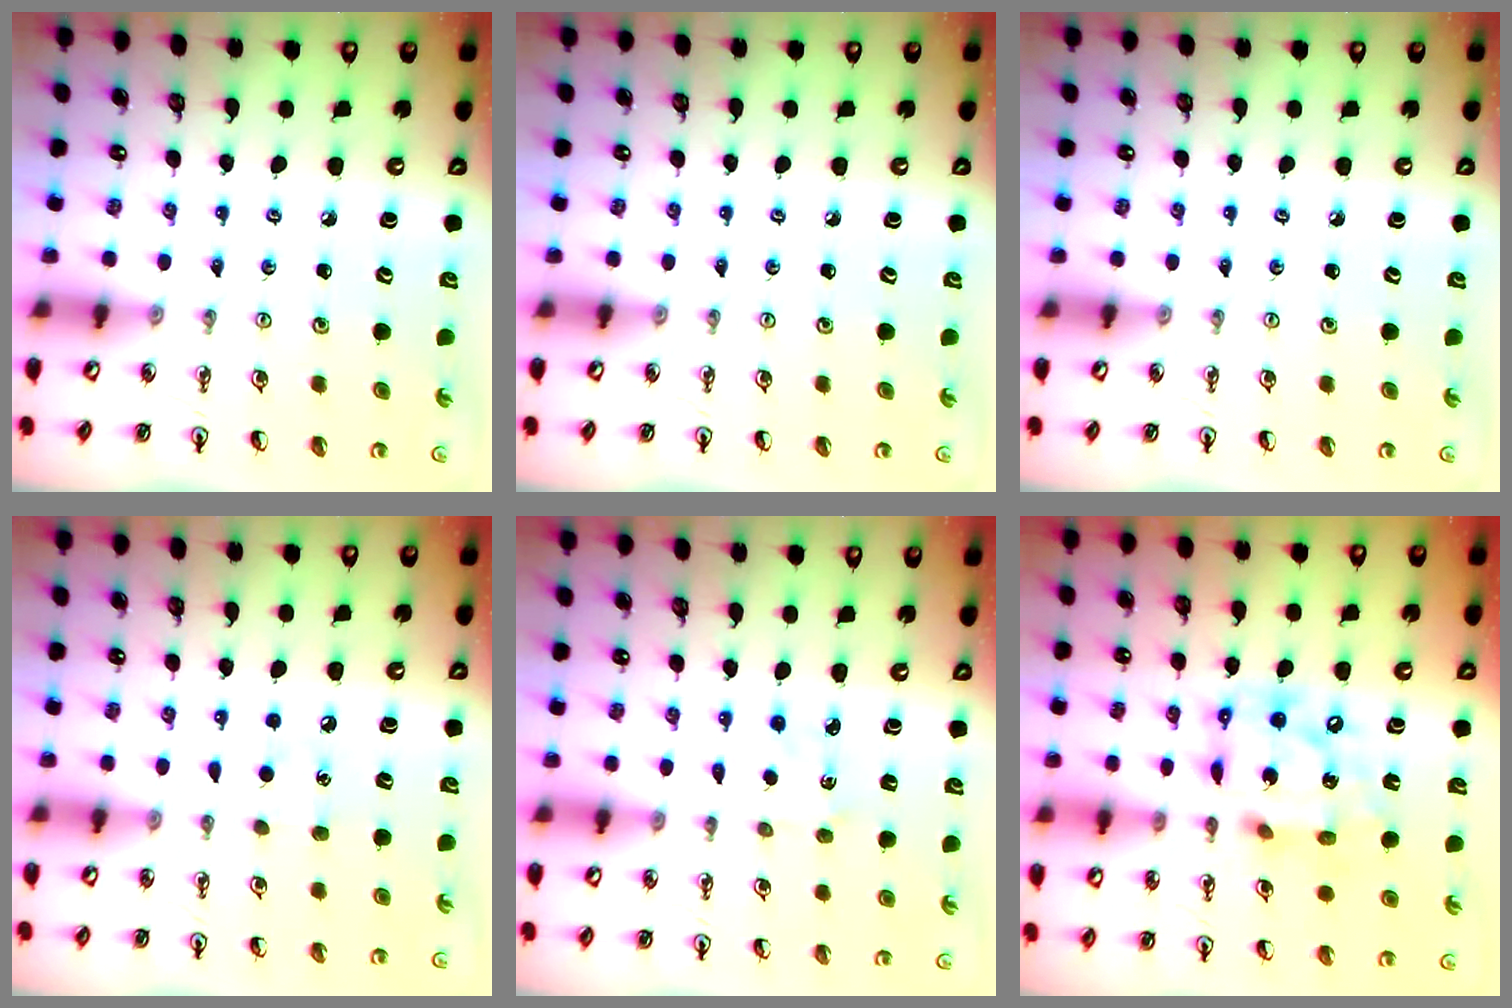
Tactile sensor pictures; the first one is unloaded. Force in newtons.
{"total": 0.0}
{"total": 0.0}
{"total": 5.5, "press": 5.4, "slide": 0.5}
{"total": 2.7, "press": 2.7, "slide": 0.4}
{"total": 14.6, "press": 14.5, "slide": 1.2}